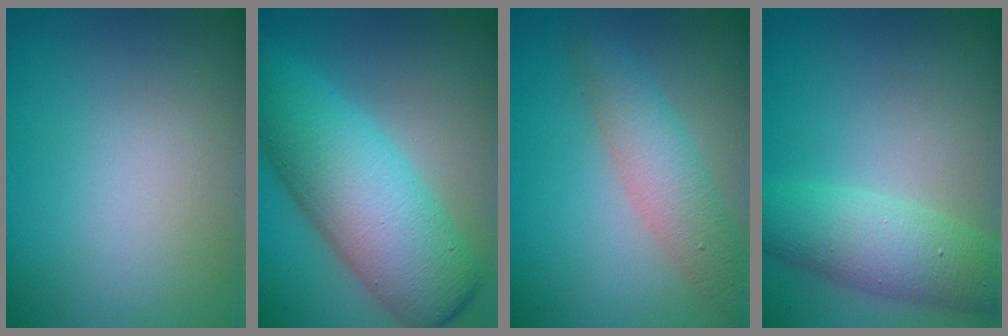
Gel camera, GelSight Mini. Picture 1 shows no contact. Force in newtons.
{"total": 9.9, "press": 9.9, "slide": 0.1}
{"total": 3.6, "press": 3.6, "slide": 0.2}
{"total": 5.3, "press": 5.3, "slide": 0.1}